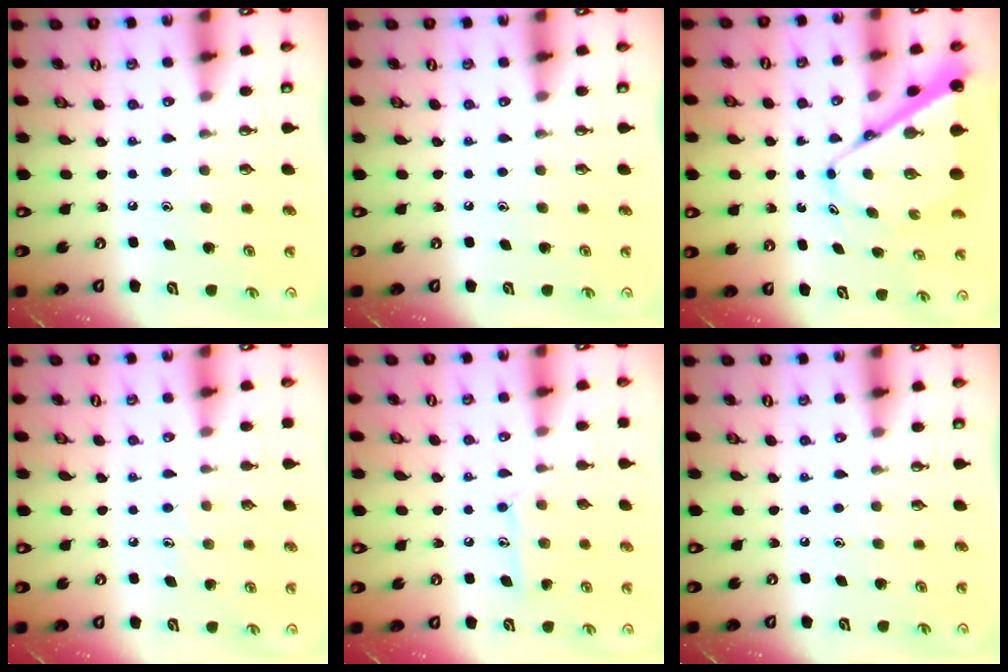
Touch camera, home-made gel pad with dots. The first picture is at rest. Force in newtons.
{"total": 0.0}
{"total": 10.1, "press": 10.0, "slide": 0.9}
{"total": 5.5, "press": 5.5, "slide": 0.5}
{"total": 9.0, "press": 9.0, "slide": 0.6}
{"total": 0.0}